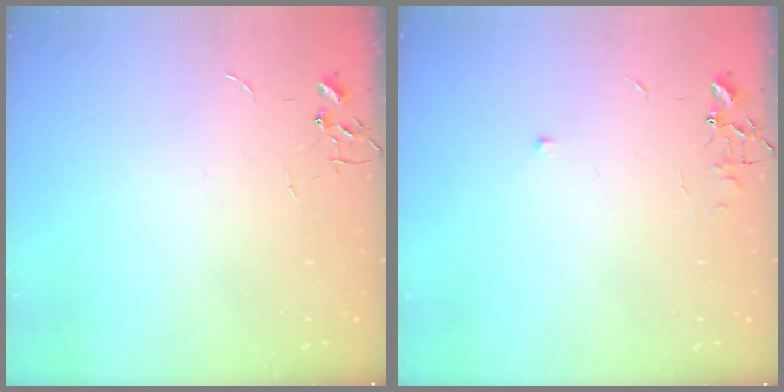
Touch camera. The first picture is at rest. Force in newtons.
{"total": 5.2, "press": 5.1, "slide": 0.6}